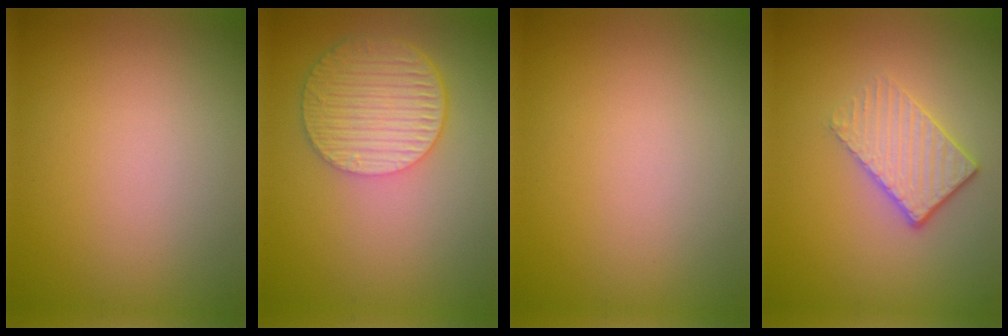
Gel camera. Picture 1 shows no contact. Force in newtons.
{"total": 6.1, "press": 4.5, "slide": 4.1}
{"total": 0.0}
{"total": 3.1, "press": 2.7, "slide": 1.7}